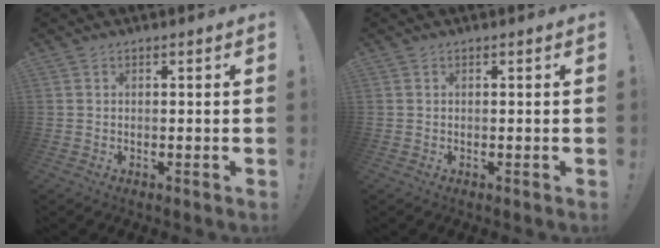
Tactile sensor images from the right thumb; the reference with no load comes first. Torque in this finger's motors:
{"motor_torque": [0.03, 0.01, 0.00, 0.01, 0.00]}